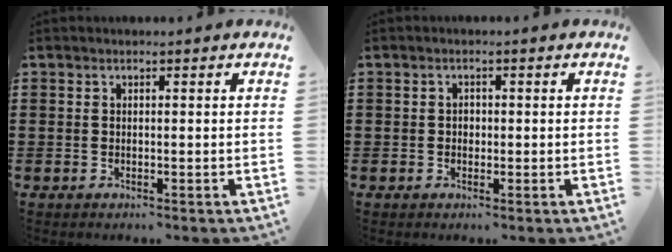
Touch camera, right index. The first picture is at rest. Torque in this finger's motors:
{"motor_torque": [0.29, -0.11, 0.00, 0.00]}